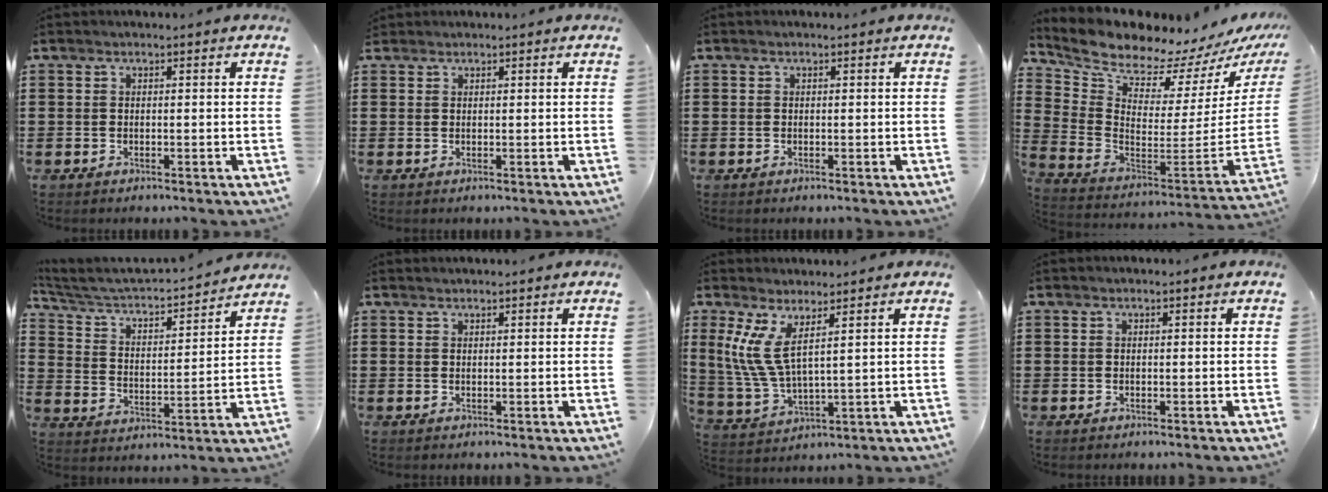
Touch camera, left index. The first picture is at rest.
{"total": 0.6, "force": [0.6, 0.3, 0.1], "torque": [-0.004, 0.001, 0.012]}
{"total": 0.0}
{"total": 8.4, "force": [7.9, 1.5, 2.1], "torque": [-0.086, -0.084, 0.133]}
{"total": 3.6, "force": [3.3, 0.8, 1.3], "torque": [-0.047, -0.030, 0.045]}
{"total": 0.5, "force": [0.5, 0.0, 0.0], "torque": [-0.002, 0.001, 0.011]}
{"total": 7.0, "force": [3.8, 1.7, 5.7], "torque": [-0.145, -0.012, 0.063]}
{"total": 0.0}